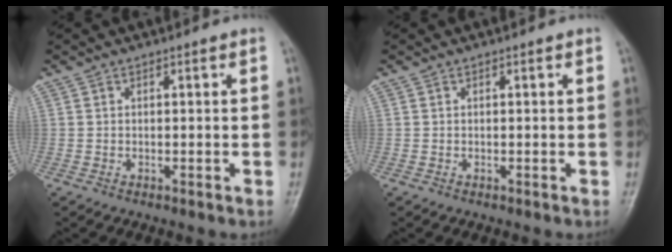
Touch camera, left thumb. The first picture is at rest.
{"total": 0.0}